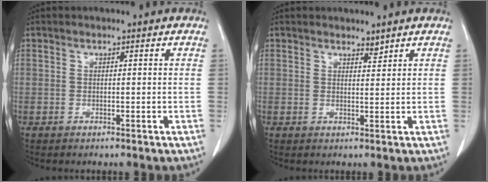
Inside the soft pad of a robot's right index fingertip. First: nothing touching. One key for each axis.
{"total": 1.3, "fx": 1.2, "fy": 0.2, "fz": 0.3, "tx": -0.009, "ty": -0.006, "tz": 0.021}